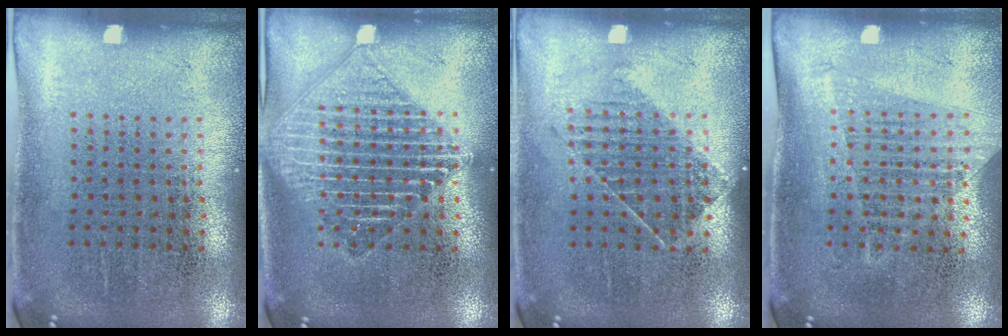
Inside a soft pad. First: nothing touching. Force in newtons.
{"total": 2.1, "press": 2.1, "slide": 0.3}
{"total": 1.1, "press": 0.9, "slide": 0.7}
{"total": 1.3, "press": 1.2, "slide": 0.4}